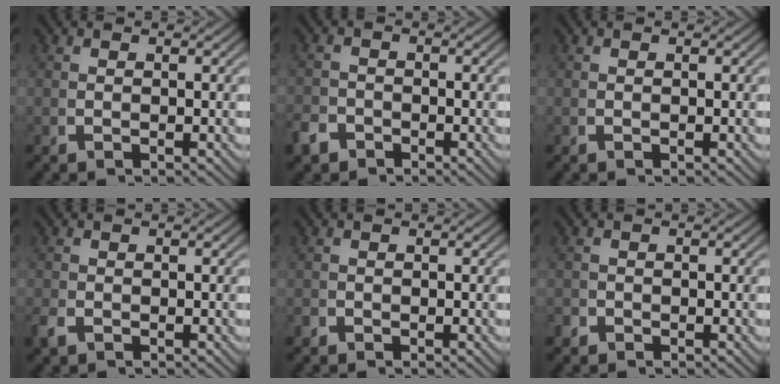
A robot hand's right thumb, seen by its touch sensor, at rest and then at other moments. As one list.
[{"total": 2.1, "force": [-1.9, 1.0, 0.1], "torque": [0.003, -0.009, -0.031]}, {"total": 0.0}, {"total": 0.9, "force": [-0.8, 0.3, 0.2], "torque": [-0.004, -0.004, -0.014]}, {"total": 0.6, "force": [-0.6, 0.1, -0.2], "torque": [0.007, -0.003, -0.012]}, {"total": 1.0, "force": [-0.9, 0.4, -0.2], "torque": [0.008, -0.004, -0.017]}]